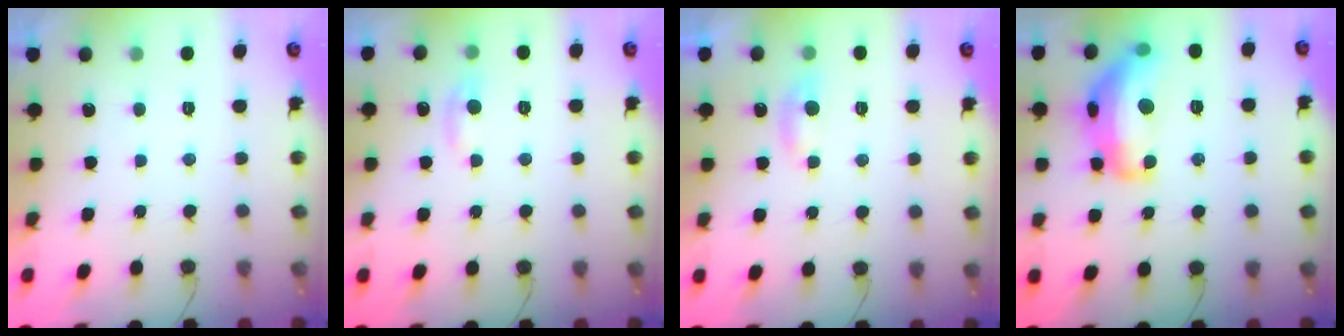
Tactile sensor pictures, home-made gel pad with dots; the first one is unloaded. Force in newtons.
{"total": 4.9, "press": 4.8, "slide": 0.7}
{"total": 4.9, "press": 4.9, "slide": 0.5}
{"total": 16.0, "press": 16.0, "slide": 0.9}